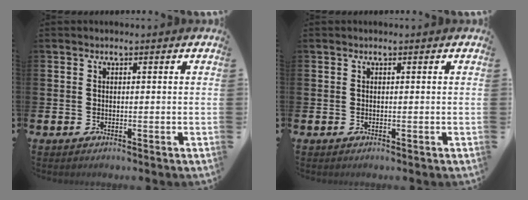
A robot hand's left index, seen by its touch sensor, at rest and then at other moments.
{"total": 0.0}